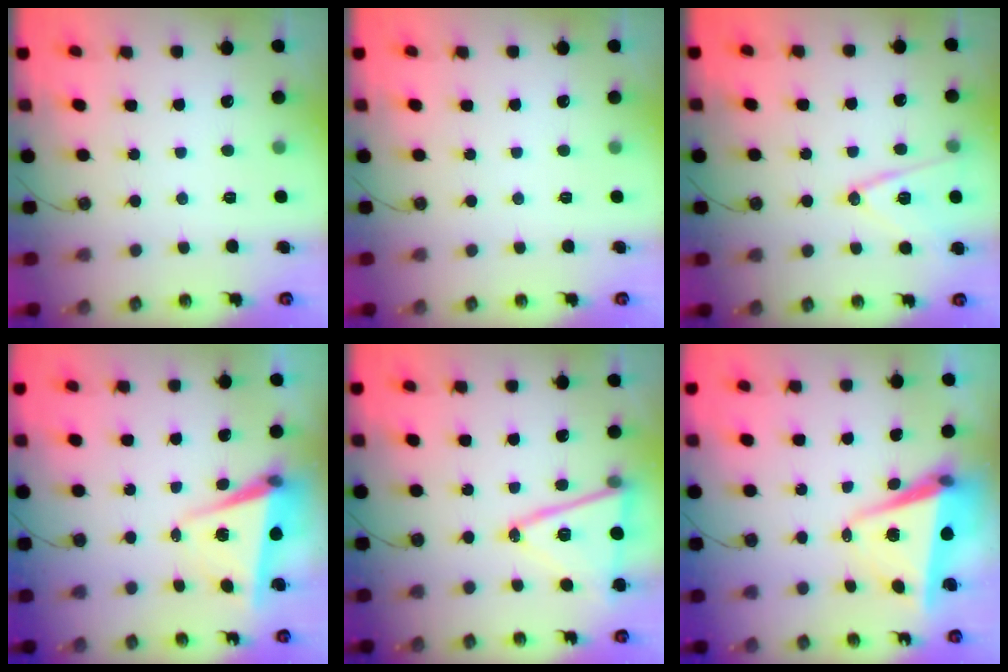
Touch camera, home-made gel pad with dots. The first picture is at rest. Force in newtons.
{"total": 0.0}
{"total": 13.4, "press": 13.0, "slide": 3.5}
{"total": 6.7, "press": 5.7, "slide": 3.6}
{"total": 15.7, "press": 15.2, "slide": 3.8}
{"total": 6.8, "press": 5.9, "slide": 3.5}